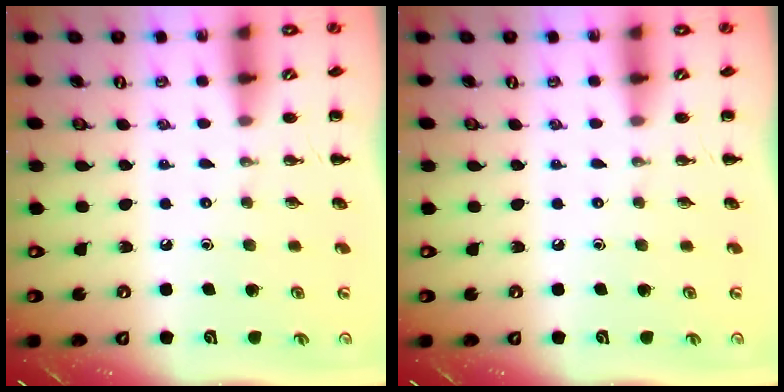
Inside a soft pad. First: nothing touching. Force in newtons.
{"total": 0.0}